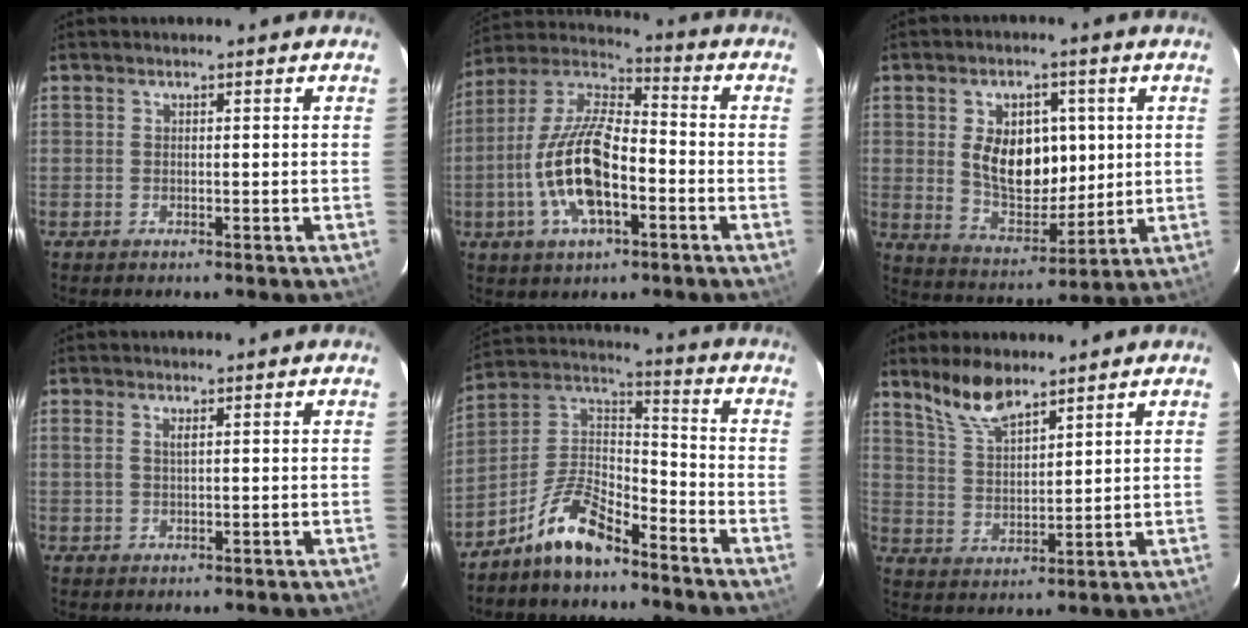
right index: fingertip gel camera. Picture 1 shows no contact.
{"total": 16.6, "force": [-4.9, 6.8, 14.3], "torque": [-0.298, -0.001, -0.095]}
{"total": 12.6, "force": [2.1, 7.9, 9.5], "torque": [-0.172, 0.002, 0.051]}
{"total": 1.6, "force": [0.6, 0.6, 1.4], "torque": [-0.028, 0.002, 0.011]}
{"total": 11.7, "force": [-8.4, 4.3, 6.9], "torque": [-0.154, 0.035, -0.160]}
{"total": 8.2, "force": [6.6, 2.5, 4.3], "torque": [-0.085, 0.007, 0.136]}